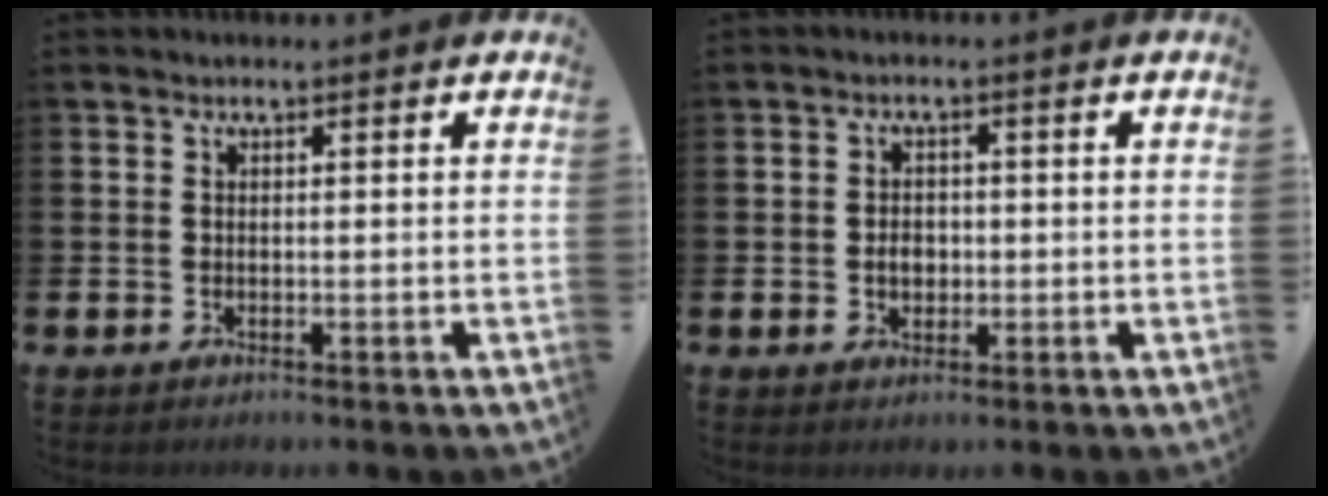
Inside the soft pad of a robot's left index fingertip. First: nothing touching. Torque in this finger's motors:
{"motor_torque": [0.17, -0.04, 0.06, 0.06]}